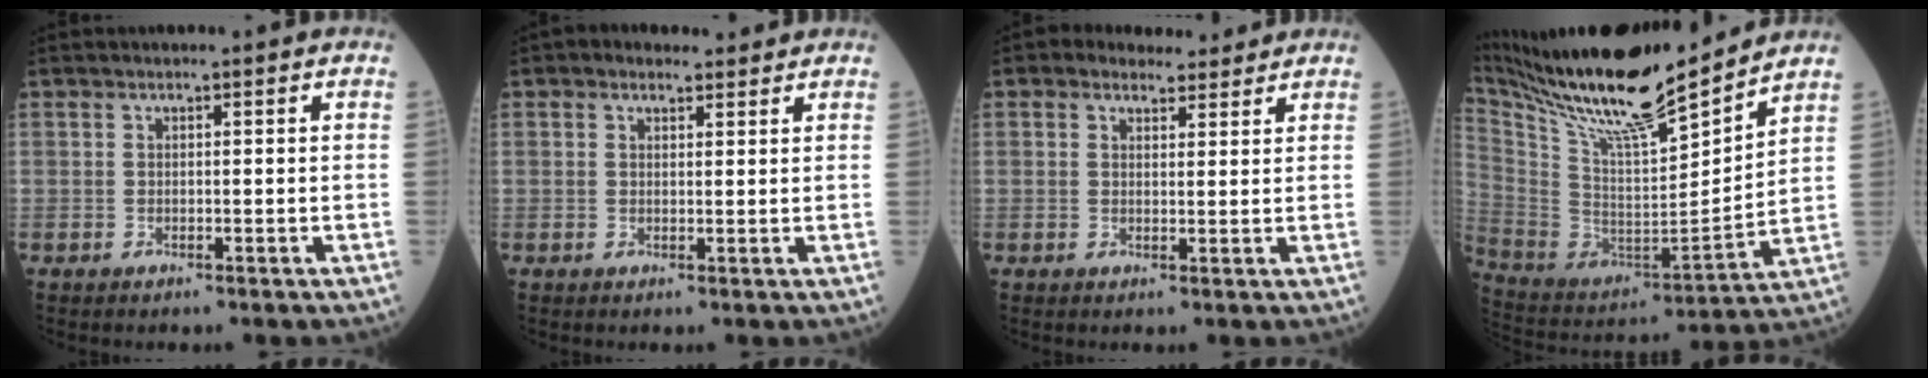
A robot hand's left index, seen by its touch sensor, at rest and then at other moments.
{"total": 2.6, "force": [1.9, 1.5, 0.9], "torque": [-0.023, 0.020, 0.029]}
{"total": 4.5, "force": [3.8, 2.3, 0.9], "torque": [-0.012, 0.017, 0.052]}
{"total": 22.3, "force": [19.3, 1.3, 11.1], "torque": [-0.212, -0.021, 0.338]}